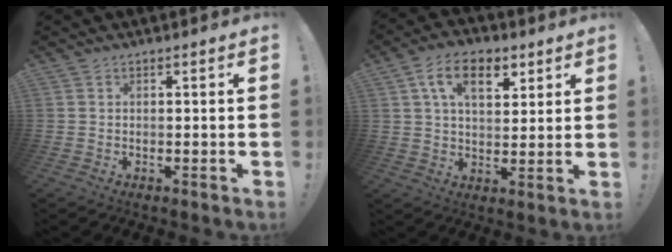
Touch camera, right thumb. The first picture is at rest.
{"total": 12.6, "force": [5.4, 7.4, 8.7], "torque": [-0.128, -0.003, 0.096]}